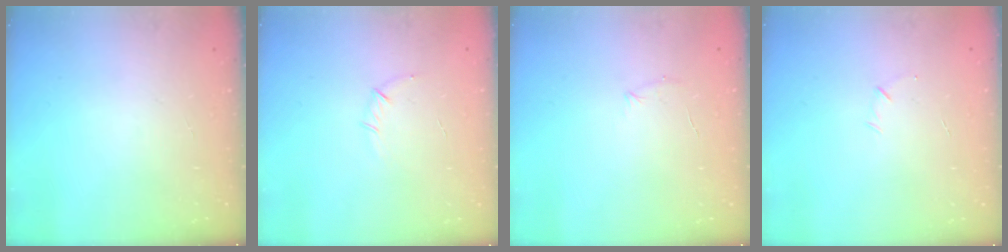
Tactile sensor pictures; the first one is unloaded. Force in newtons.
{"total": 4.7, "press": 4.5, "slide": 1.3}
{"total": 4.4, "press": 4.2, "slide": 1.1}
{"total": 3.8, "press": 3.7, "slide": 1.0}